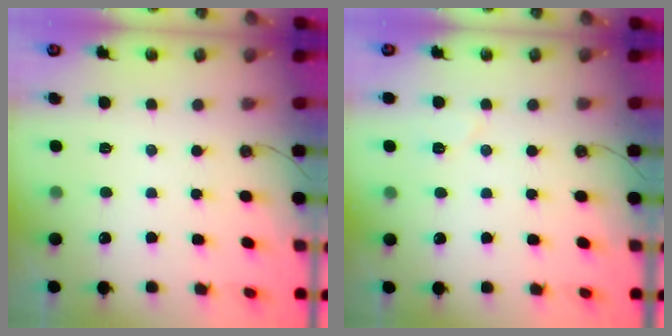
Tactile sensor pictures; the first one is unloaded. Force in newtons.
{"total": 5.7, "press": 5.4, "slide": 1.8}